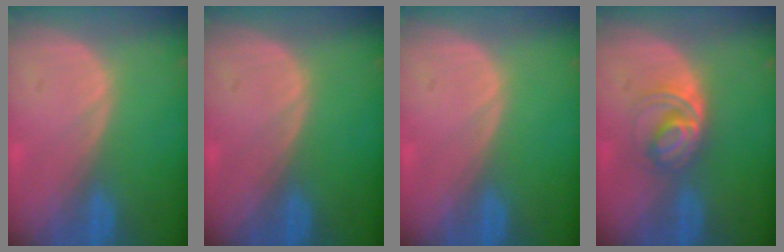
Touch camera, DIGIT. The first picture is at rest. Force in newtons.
{"total": 0.0}
{"total": 0.0}
{"total": 5.0, "press": 4.9, "slide": 1.0}